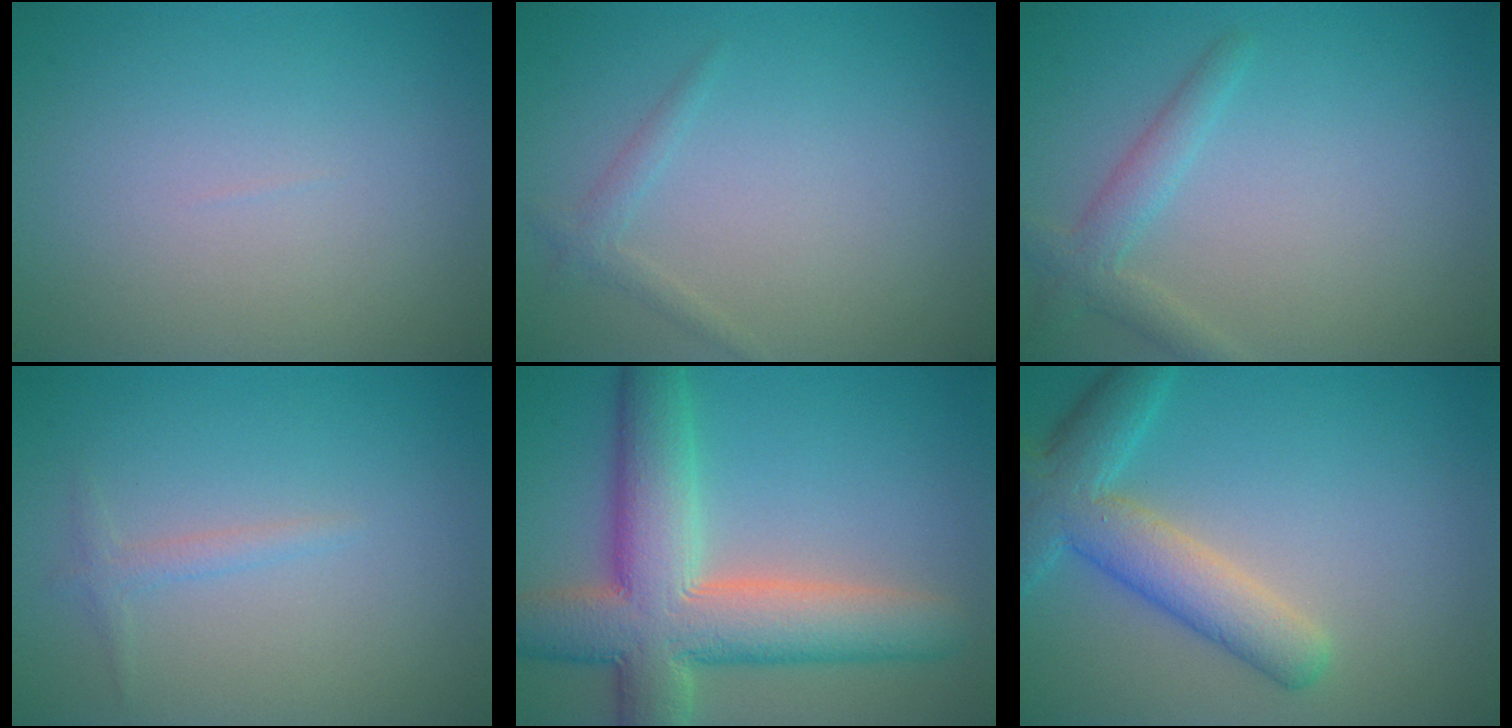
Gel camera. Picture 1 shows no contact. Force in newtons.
{"total": 1.1, "press": 1.1, "slide": 0.1}
{"total": 2.4, "press": 2.3, "slide": 0.1}
{"total": 1.1, "press": 1.1, "slide": 0.0}
{"total": 10.4, "press": 10.4, "slide": 1.0}
{"total": 5.8, "press": 5.8, "slide": 0.3}